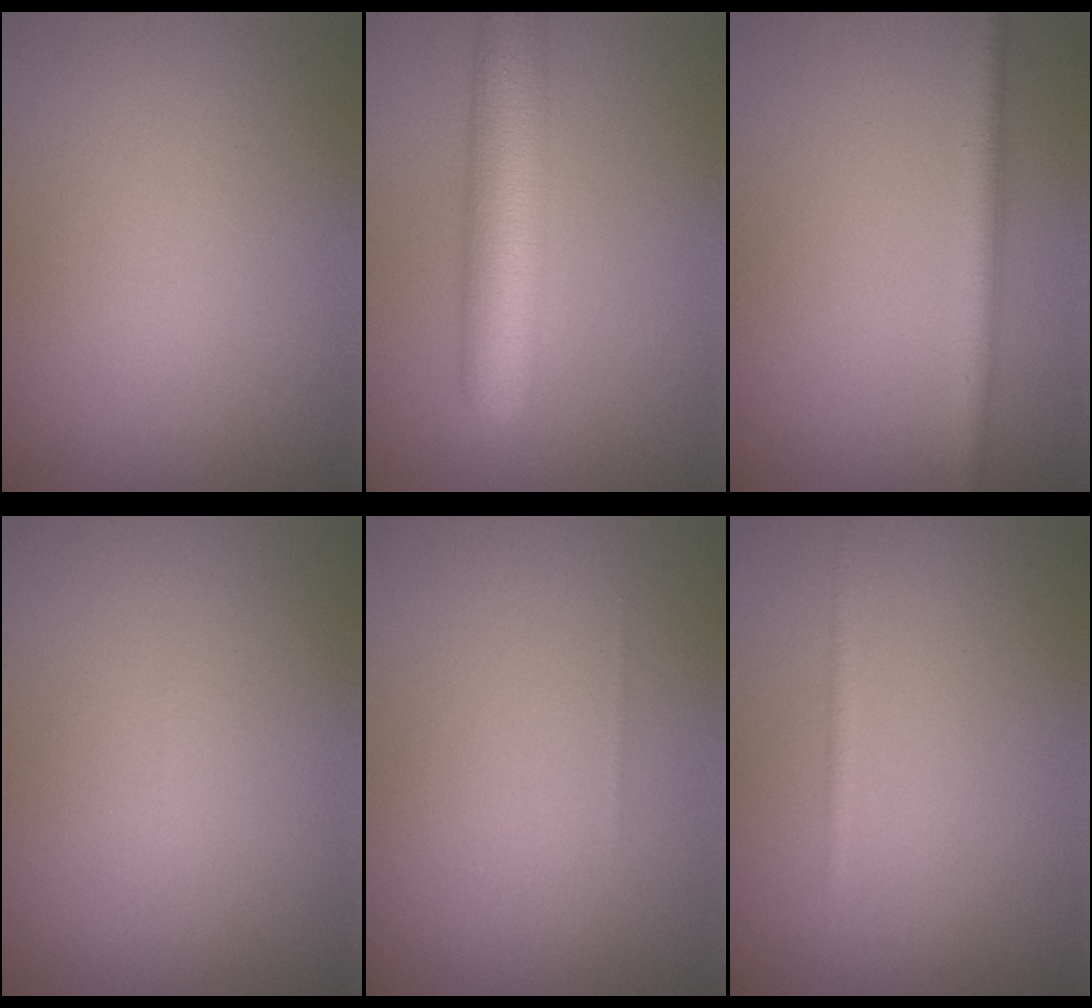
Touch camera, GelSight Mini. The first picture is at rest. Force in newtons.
{"total": 7.4, "press": 7.4, "slide": 0.3}
{"total": 2.4, "press": 2.4, "slide": 0.2}
{"total": 0.0}
{"total": 0.0}
{"total": 0.8, "press": 0.7, "slide": 0.1}